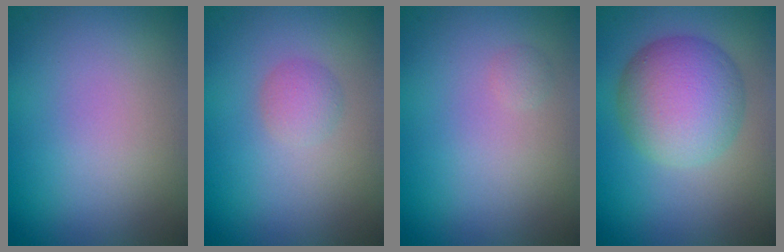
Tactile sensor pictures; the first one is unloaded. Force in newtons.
{"total": 1.5, "press": 1.4, "slide": 0.1}
{"total": 0.6, "press": 0.6, "slide": 0.1}
{"total": 7.2, "press": 7.2, "slide": 0.2}